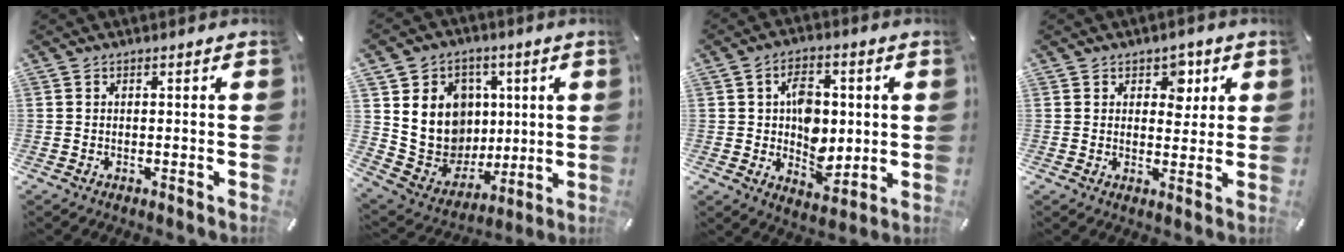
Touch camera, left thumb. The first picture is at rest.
{"total": 15.7, "force": [3.3, 14.6, 4.8], "torque": [-0.083, -0.028, 0.090]}
{"total": 10.3, "force": [0.8, 7.7, 6.8], "torque": [-0.085, 0.005, 0.017]}
{"total": 5.6, "force": [2.4, 4.2, 2.8], "torque": [-0.011, -0.010, 0.030]}